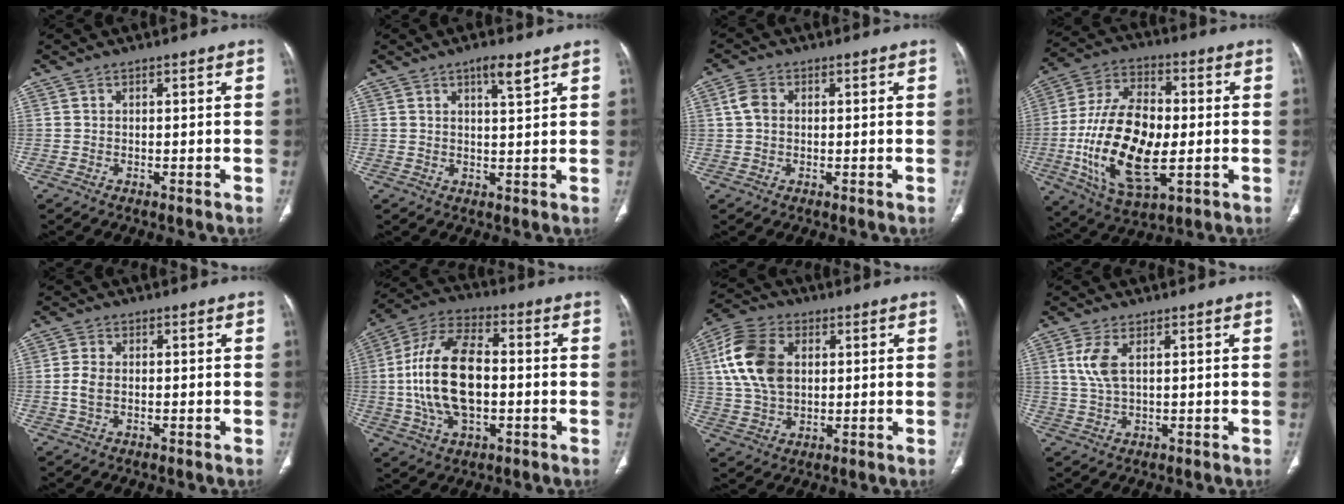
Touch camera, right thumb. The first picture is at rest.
{"total": 3.8, "force": [2.4, 0.6, 2.8], "torque": [-0.047, -0.017, 0.040]}
{"total": 3.4, "force": [0.4, 2.6, 2.2], "torque": [-0.047, 0.010, 0.007]}
{"total": 21.0, "force": [-2.8, 10.8, 17.8], "torque": [-0.340, 0.004, -0.042]}
{"total": 3.3, "force": [-0.3, 2.1, 2.5], "torque": [-0.056, 0.008, -0.007]}
{"total": 17.7, "force": [-0.9, 9.6, 14.8], "torque": [-0.292, 0.024, -0.016]}
{"total": 13.8, "force": [2.9, 9.3, 9.7], "torque": [-0.188, 0.008, 0.053]}
{"total": 5.0, "force": [1.6, 2.1, 4.3], "torque": [-0.108, -0.001, 0.038]}